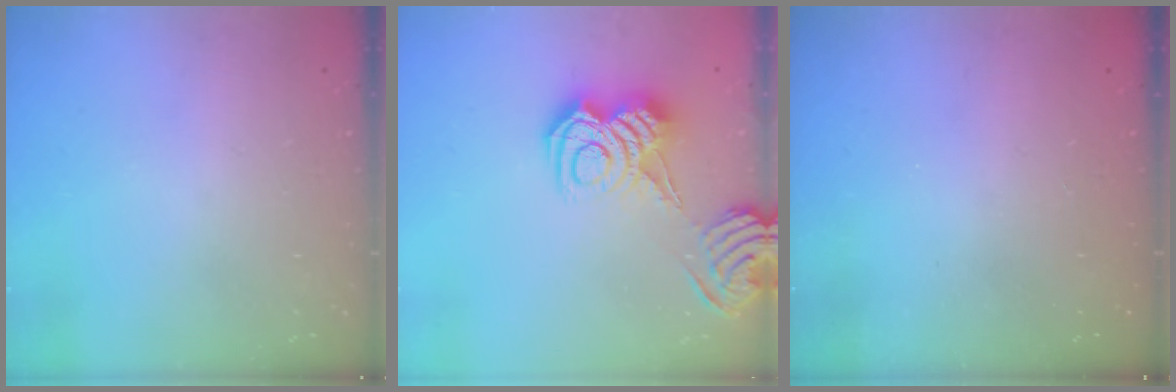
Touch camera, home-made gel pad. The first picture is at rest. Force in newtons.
{"total": 9.6, "press": 9.5, "slide": 1.1}
{"total": 2.3, "press": 2.2, "slide": 0.8}